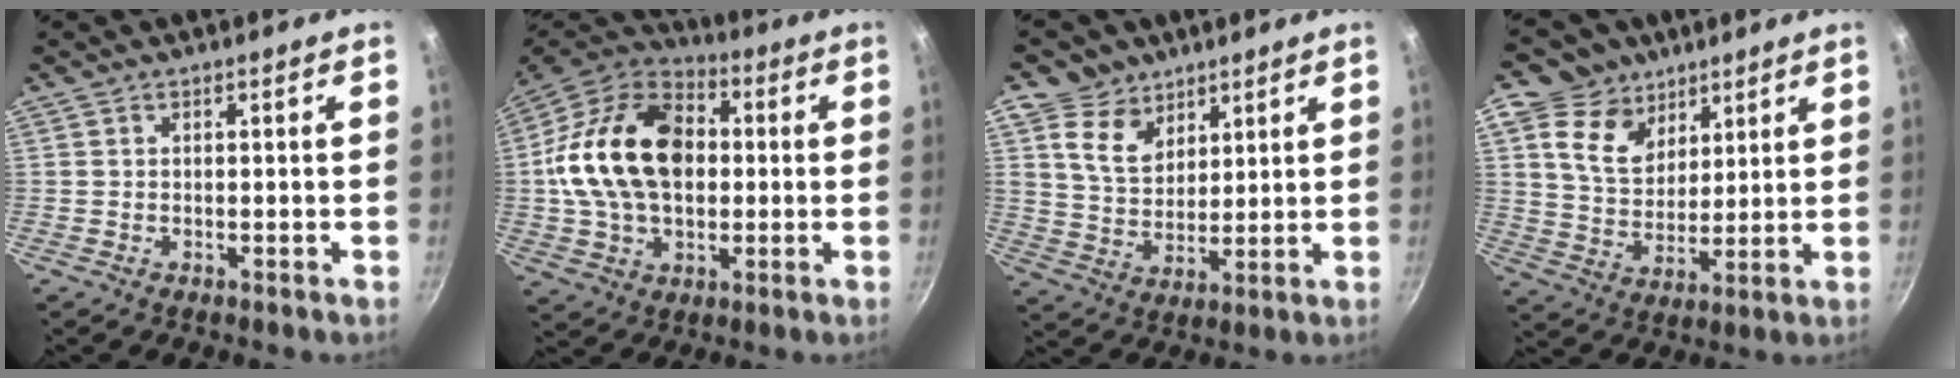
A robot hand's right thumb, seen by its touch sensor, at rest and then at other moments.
{"total": 22.6, "force": [1.5, 15.8, 16.1], "torque": [-0.268, 0.033, 0.018]}
{"total": 8.7, "force": [5.2, 6.3, 3.0], "torque": [-0.017, -0.040, 0.094]}
{"total": 11.9, "force": [6.6, 8.7, 4.8], "torque": [-0.046, -0.038, 0.118]}